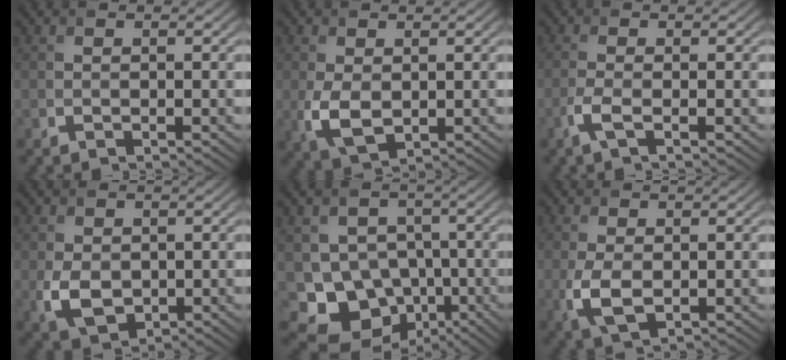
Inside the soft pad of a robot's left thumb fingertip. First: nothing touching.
{"total": 4.4, "force": [-0.3, 2.7, 3.4], "torque": [-0.091, -0.012, 0.001]}
{"total": 2.4, "force": [-1.1, 0.4, 2.1], "torque": [-0.051, 0.003, -0.031]}
{"total": 4.6, "force": [-0.3, 3.3, 3.2], "torque": [-0.075, -0.012, -0.001]}
{"total": 9.7, "force": [-2.9, 8.4, 3.8], "torque": [-0.082, -0.024, -0.065]}
{"total": 4.2, "force": [-0.5, 2.3, 3.4], "torque": [-0.094, -0.013, -0.007]}